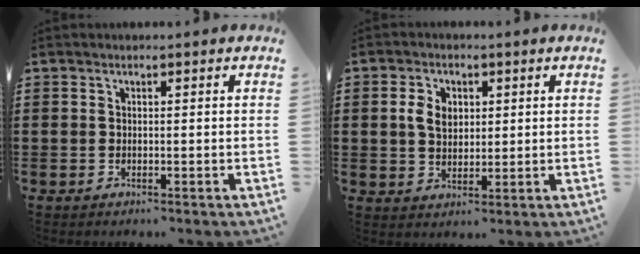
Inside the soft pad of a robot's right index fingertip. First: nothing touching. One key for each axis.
{"total": 4.3, "fx": 0.9, "fy": 3.1, "fz": 2.8, "tx": -0.057, "ty": 0.009, "tz": 0.011}